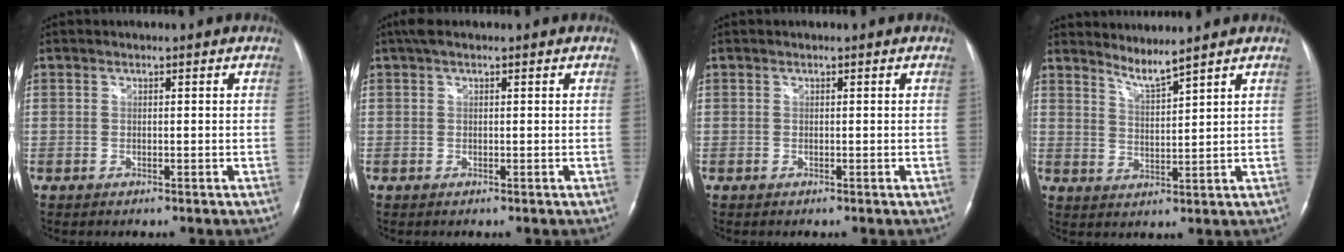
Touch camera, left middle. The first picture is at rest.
{"total": 2.8, "force": [1.7, 0.9, 2.0], "torque": [-0.041, 0.029, 0.028]}
{"total": 0.0}
{"total": 3.5, "force": [3.2, -1.0, 1.0], "torque": [-0.025, -0.014, 0.066]}